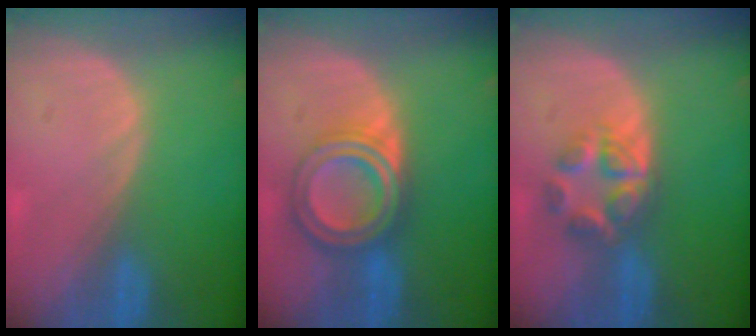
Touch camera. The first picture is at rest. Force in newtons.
{"total": 7.2, "press": 7.2, "slide": 0.4}
{"total": 5.8, "press": 5.4, "slide": 2.2}